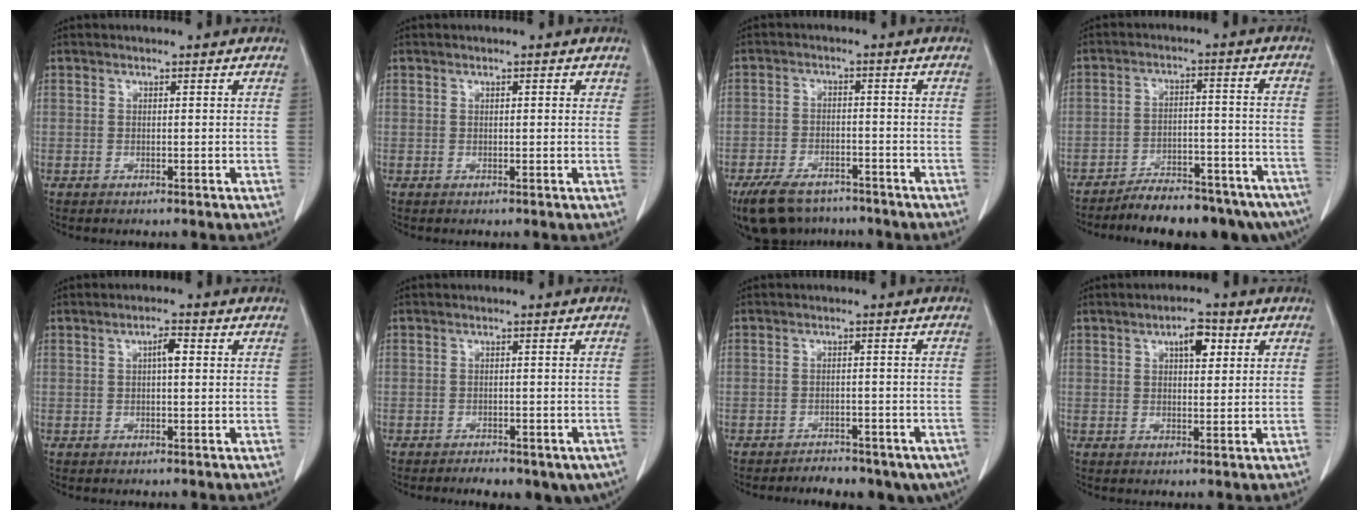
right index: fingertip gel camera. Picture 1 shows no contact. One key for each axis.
{"total": 1.0, "fx": 0.5, "fy": 0.4, "fz": 0.7, "tx": -0.008, "ty": 0.002, "tz": 0.003}
{"total": 10.5, "fx": -8.3, "fy": 4.6, "fz": 4.4, "tx": -0.077, "ty": -0.005, "tz": -0.129}
{"total": 18.1, "fx": -15.7, "fy": 4.8, "fz": 7.6, "tx": -0.059, "ty": 0.022, "tz": -0.210}
{"total": 2.2, "fx": 0.4, "fy": 0.5, "fz": 2.1, "tx": -0.036, "ty": 0.005, "tz": 0.006}
{"total": 11.2, "fx": -8.0, "fy": 5.0, "fz": 6.1, "tx": -0.081, "ty": 0.000, "tz": -0.093}
{"total": 12.5, "fx": -9.6, "fy": 5.7, "fz": 5.6, "tx": -0.072, "ty": 0.003, "tz": -0.111}
{"total": 4.2, "fx": 1.7, "fy": 1.7, "fz": 3.4, "tx": -0.055, "ty": 0.007, "tz": 0.024}